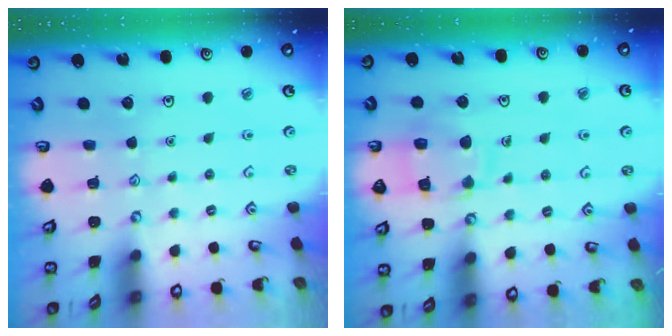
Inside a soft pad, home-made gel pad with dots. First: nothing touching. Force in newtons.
{"total": 11.4, "press": 11.3, "slide": 1.1}